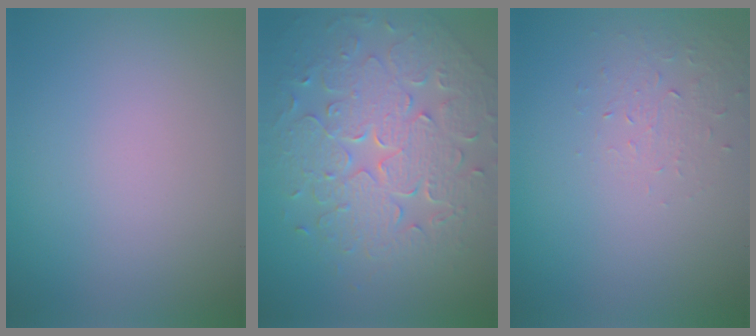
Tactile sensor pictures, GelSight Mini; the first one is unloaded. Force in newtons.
{"total": 8.7, "press": 6.3, "slide": 6.0}
{"total": 1.3, "press": 0.6, "slide": 1.2}